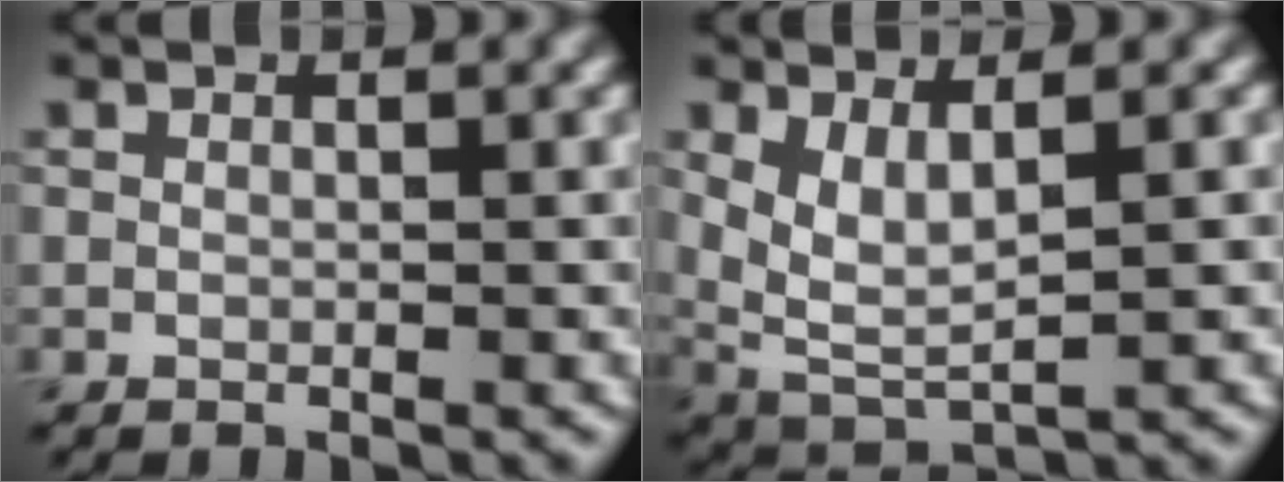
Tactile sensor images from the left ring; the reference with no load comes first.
{"total": 4.0, "force": [1.1, 1.6, 3.5], "torque": [-0.079, -0.013, 0.029]}